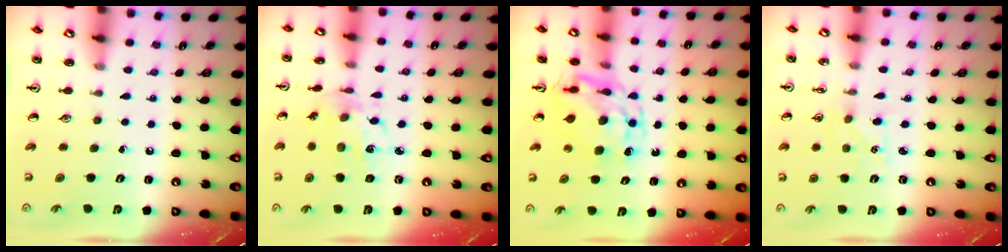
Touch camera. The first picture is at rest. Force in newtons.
{"total": 7.8, "press": 7.6, "slide": 1.6}
{"total": 10.0, "press": 10.0, "slide": 0.9}
{"total": 2.8, "press": 2.8, "slide": 0.3}